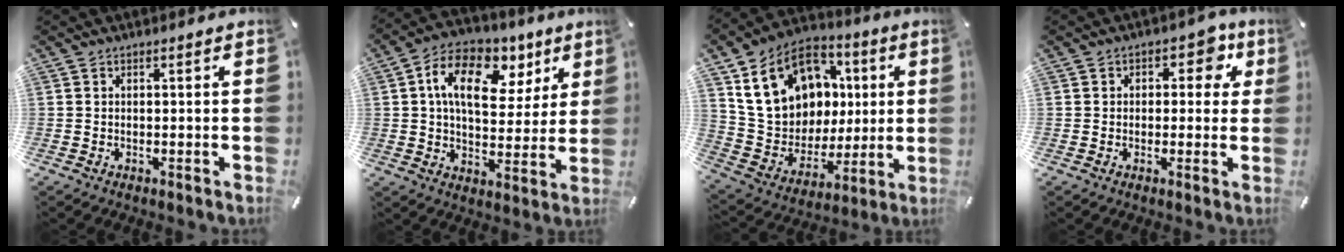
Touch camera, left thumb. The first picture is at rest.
{"total": 15.5, "force": [6.7, 9.8, 10.0], "torque": [-0.163, -0.018, 0.118]}
{"total": 19.5, "force": [6.0, 16.0, 9.3], "torque": [-0.174, -0.012, 0.133]}
{"total": 6.4, "force": [1.8, 4.6, 4.0], "torque": [-0.039, -0.002, 0.023]}